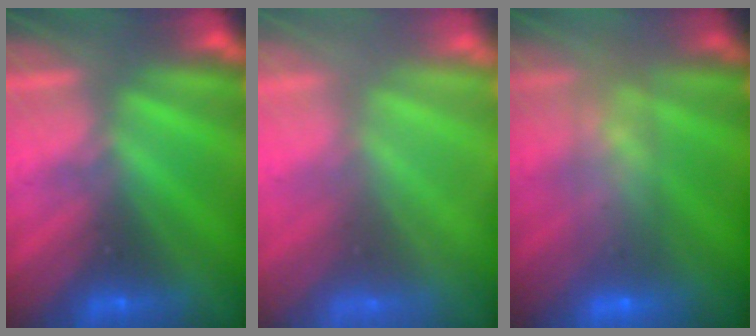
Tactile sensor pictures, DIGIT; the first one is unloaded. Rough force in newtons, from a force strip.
{"total": 8.7}
{"total": 9.6}